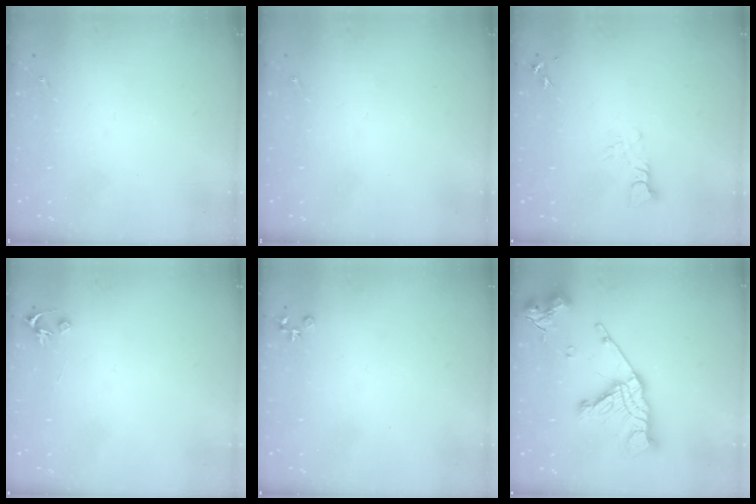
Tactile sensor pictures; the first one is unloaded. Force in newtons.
{"total": 0.0}
{"total": 3.2, "press": 3.2, "slide": 0.2}
{"total": 3.2, "press": 3.2, "slide": 0.3}
{"total": 3.7, "press": 3.6, "slide": 0.4}
{"total": 20.7, "press": 20.6, "slide": 1.9}